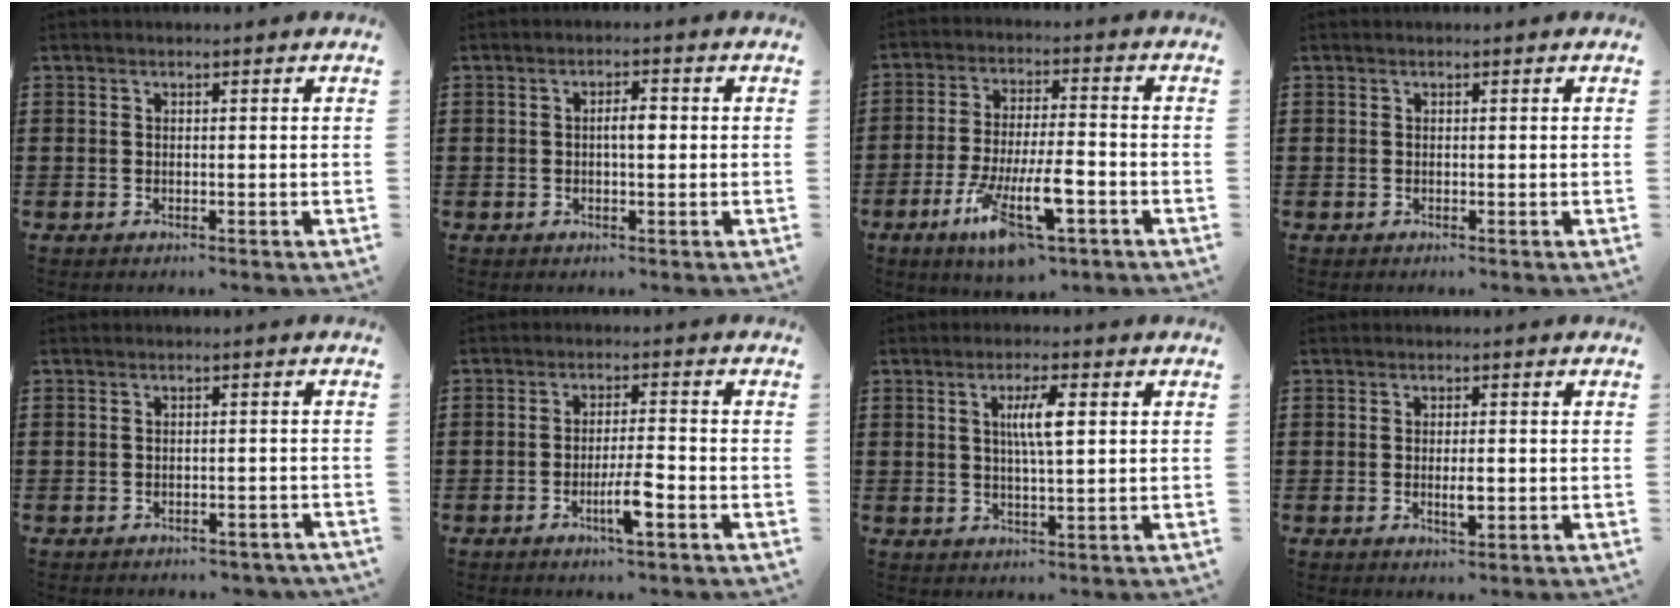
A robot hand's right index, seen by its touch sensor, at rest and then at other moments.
{"total": 2.7, "force": [0.0, 0.8, 2.6], "torque": [-0.048, 0.001, -0.002]}
{"total": 12.0, "force": [-5.6, 3.7, 9.9], "torque": [-0.208, -0.002, -0.103]}
{"total": 0.0}
{"total": 1.9, "force": [-1.8, 0.4, 0.0], "torque": [-0.008, -0.001, -0.040]}
{"total": 5.3, "force": [-2.3, 0.7, 4.8], "torque": [-0.092, -0.007, -0.043]}
{"total": 4.9, "force": [1.0, 0.8, 4.7], "torque": [-0.093, 0.005, 0.013]}
{"total": 4.1, "force": [-0.7, 1.2, 3.8], "torque": [-0.074, 0.000, -0.015]}